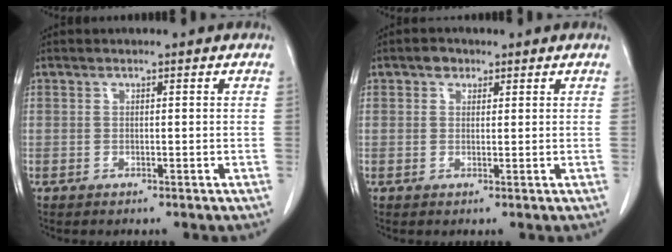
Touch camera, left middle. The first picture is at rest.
{"total": 1.7, "force": [1.0, 1.3, 0.5], "torque": [-0.008, 0.003, 0.013]}